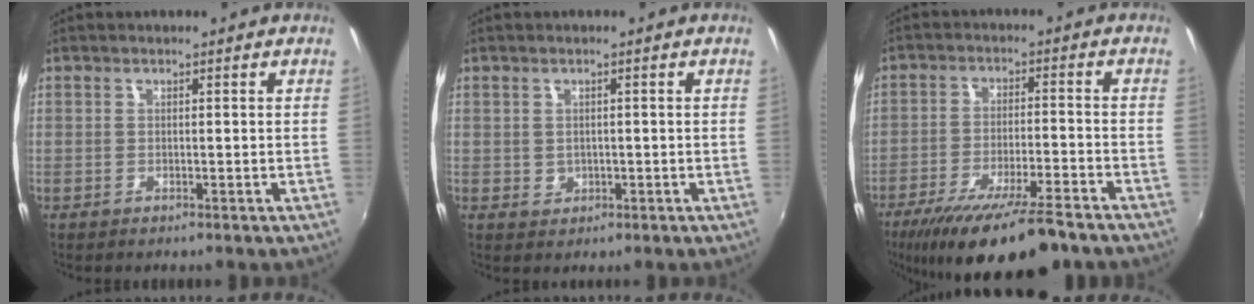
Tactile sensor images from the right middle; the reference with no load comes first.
{"total": 1.3, "force": [0.1, 1.2, 0.4], "torque": [-0.004, 0.002, 0.002]}
{"total": 17.1, "force": [-12.9, 3.0, 10.8], "torque": [-0.203, -0.045, -0.205]}